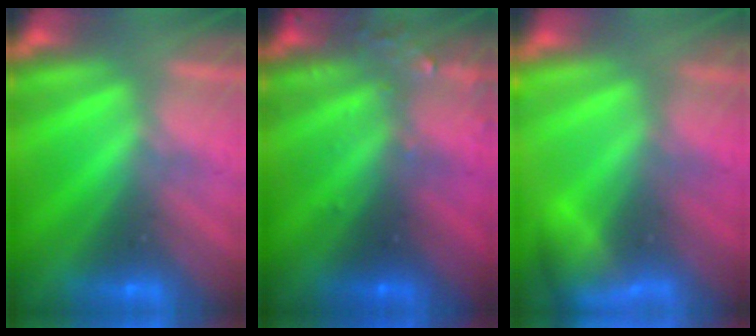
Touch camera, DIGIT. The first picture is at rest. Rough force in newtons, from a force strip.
{"total": 3.3}
{"total": 5.1}